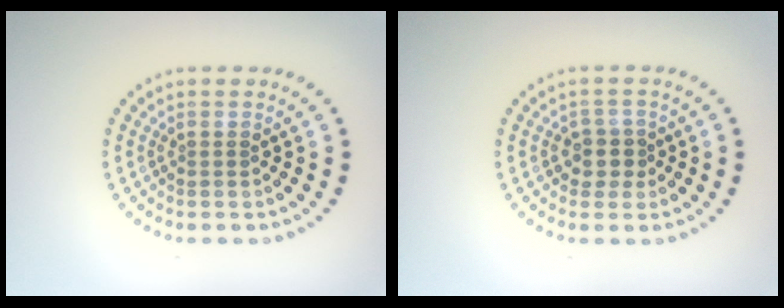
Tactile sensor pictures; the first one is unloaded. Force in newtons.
{"total": 2.1, "press": 1.9, "slide": 1.0}